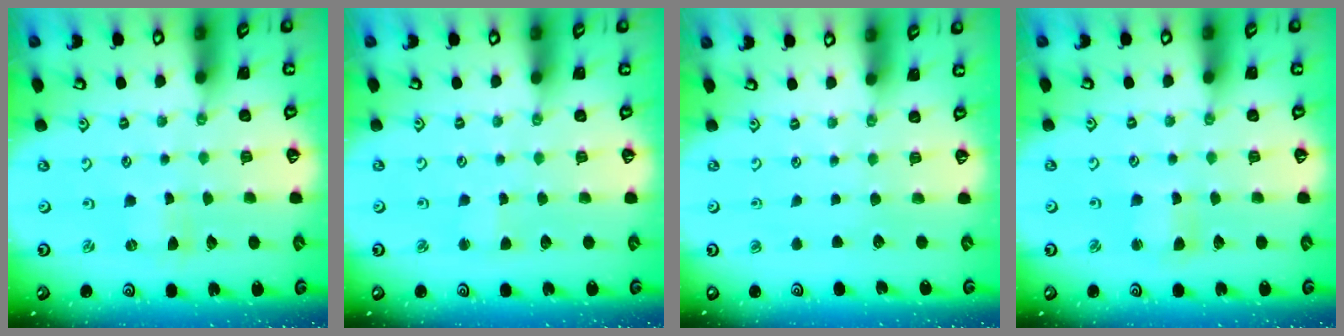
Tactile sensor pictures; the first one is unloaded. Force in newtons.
{"total": 1.7, "press": 1.7, "slide": 0.1}
{"total": 0.0}
{"total": 2.7, "press": 2.7, "slide": 0.3}